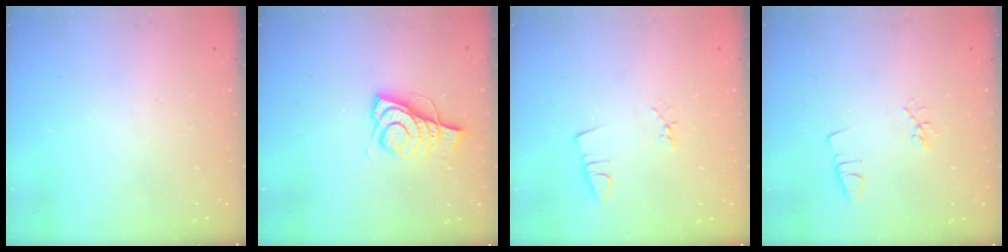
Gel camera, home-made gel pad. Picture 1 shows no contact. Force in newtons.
{"total": 9.2, "press": 9.1, "slide": 1.7}
{"total": 2.2, "press": 1.7, "slide": 1.3}
{"total": 3.3, "press": 2.9, "slide": 1.6}